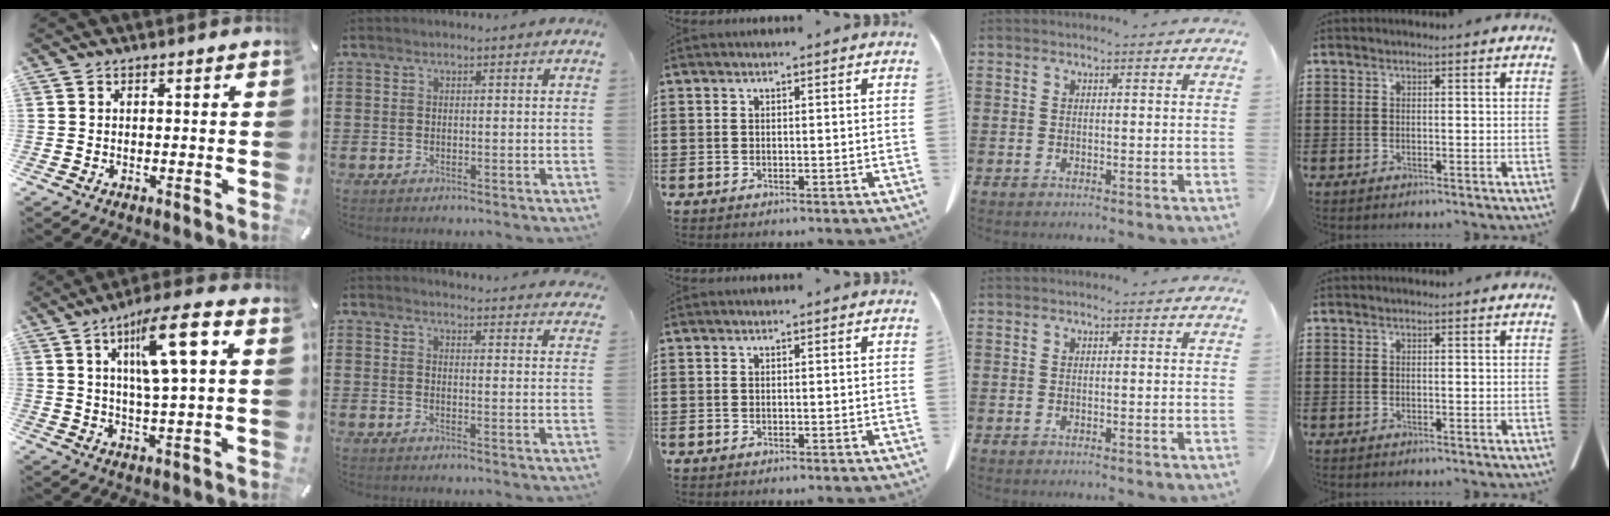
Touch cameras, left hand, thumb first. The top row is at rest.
{"thumb": {"total": 13.1, "force": [4.6, 3.0, 11.9], "torque": [-0.194, -0.004, 0.073]}, "index": {"total": 3.4, "force": [3.4, -0.1, 0.1], "torque": [-0.007, -0.023, 0.061]}}